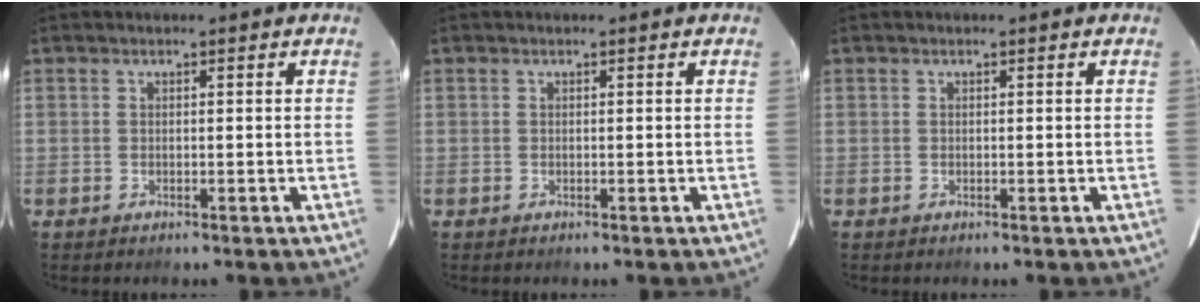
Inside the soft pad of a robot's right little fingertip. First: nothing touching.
{"total": 0.0}
{"total": 0.0}